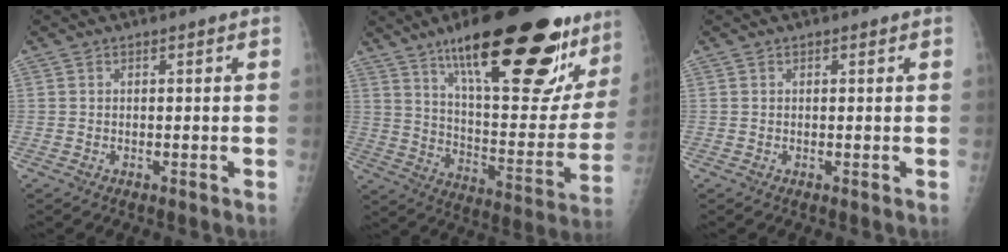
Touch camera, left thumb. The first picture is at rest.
{"total": 32.1, "force": [20.0, 8.9, 23.5], "torque": [-0.299, -0.067, 0.304]}
{"total": 0.0}